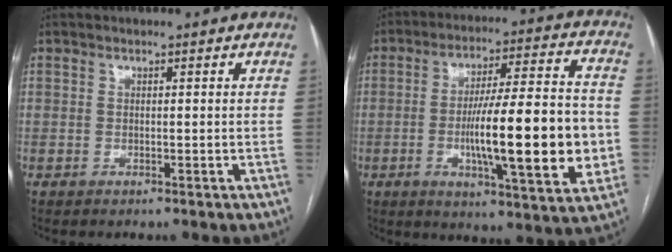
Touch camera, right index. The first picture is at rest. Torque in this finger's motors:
{"motor_torque": [1.76, -0.38, 1.05, 0.21]}